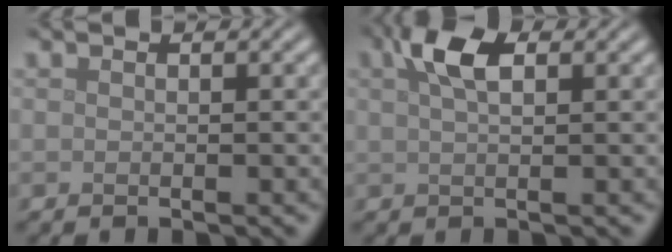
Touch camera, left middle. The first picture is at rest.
{"total": 3.8, "force": [1.7, 1.7, 2.9], "torque": [-0.059, 0.008, 0.029]}